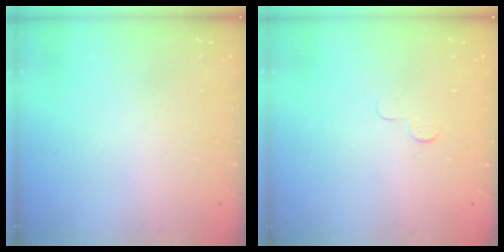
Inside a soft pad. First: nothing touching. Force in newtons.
{"total": 3.0, "press": 2.9, "slide": 0.3}